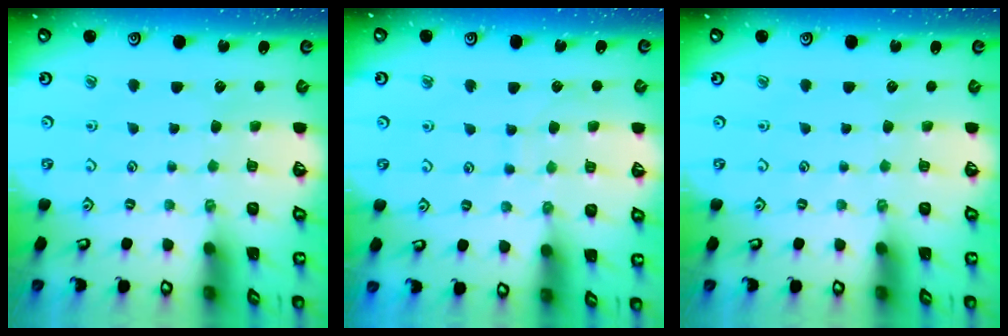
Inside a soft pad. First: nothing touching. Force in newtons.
{"total": 6.6, "press": 6.6, "slide": 0.6}
{"total": 0.0}